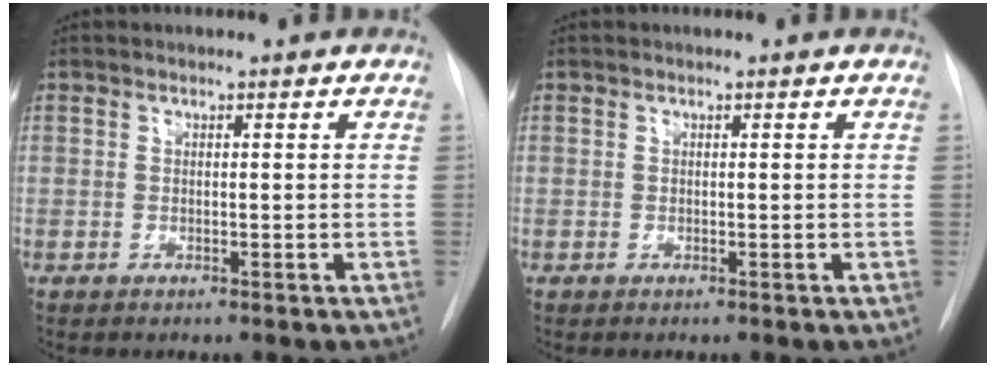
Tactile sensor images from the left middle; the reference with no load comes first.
{"total": 0.0}